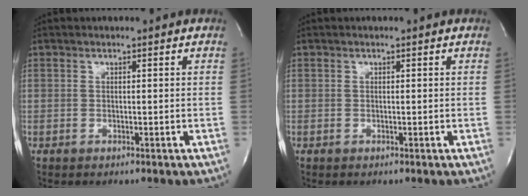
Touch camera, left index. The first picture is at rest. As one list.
[{"total": 0.0}]